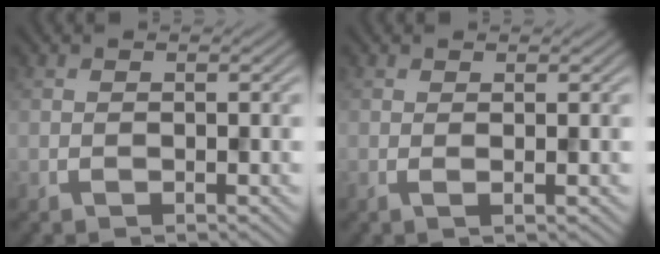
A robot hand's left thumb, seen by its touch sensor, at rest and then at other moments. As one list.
[{"total": 1.0, "force": [0.3, 0.3, 0.9], "torque": [-0.010, 0.001, 0.005]}]